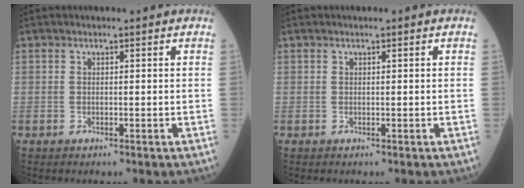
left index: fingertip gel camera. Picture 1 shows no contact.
{"total": 0.0}